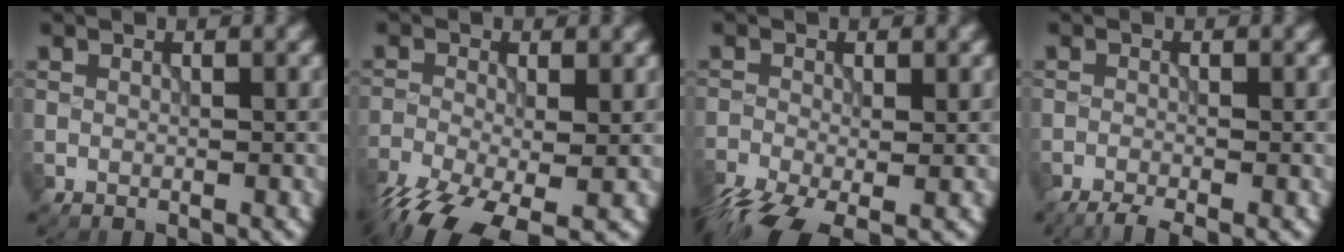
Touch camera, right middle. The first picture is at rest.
{"total": 9.4, "force": [-5.9, 3.7, 6.4], "torque": [-0.137, -0.038, -0.104]}
{"total": 6.6, "force": [-4.0, 2.6, 4.5], "torque": [-0.098, -0.025, -0.079]}
{"total": 2.6, "force": [-2.1, 0.3, 1.5], "torque": [-0.025, -0.006, -0.047]}